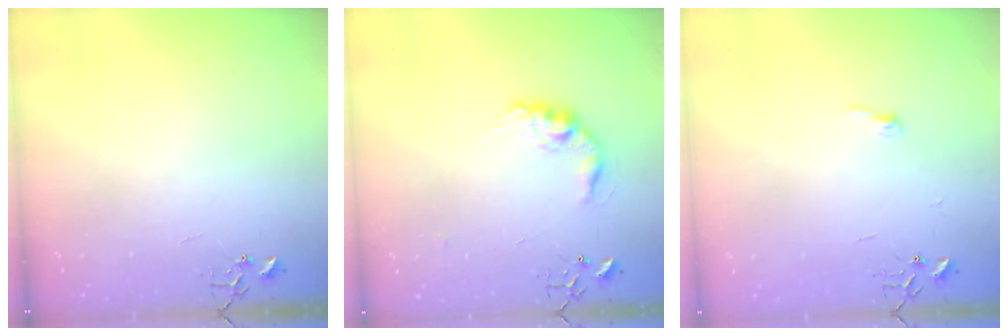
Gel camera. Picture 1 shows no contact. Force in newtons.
{"total": 11.9, "press": 11.9, "slide": 0.7}
{"total": 4.4, "press": 4.4, "slide": 0.4}